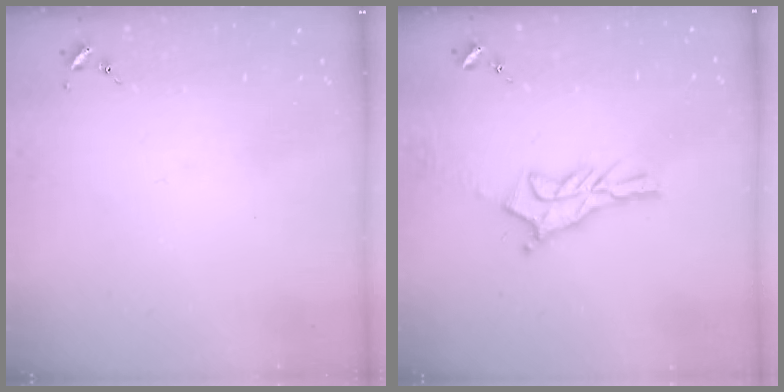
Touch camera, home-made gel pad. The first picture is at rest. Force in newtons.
{"total": 11.2, "press": 11.1, "slide": 0.7}